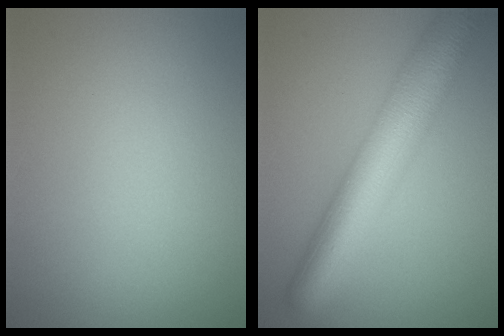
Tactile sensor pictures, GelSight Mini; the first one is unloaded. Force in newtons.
{"total": 8.5, "press": 8.5, "slide": 0.2}